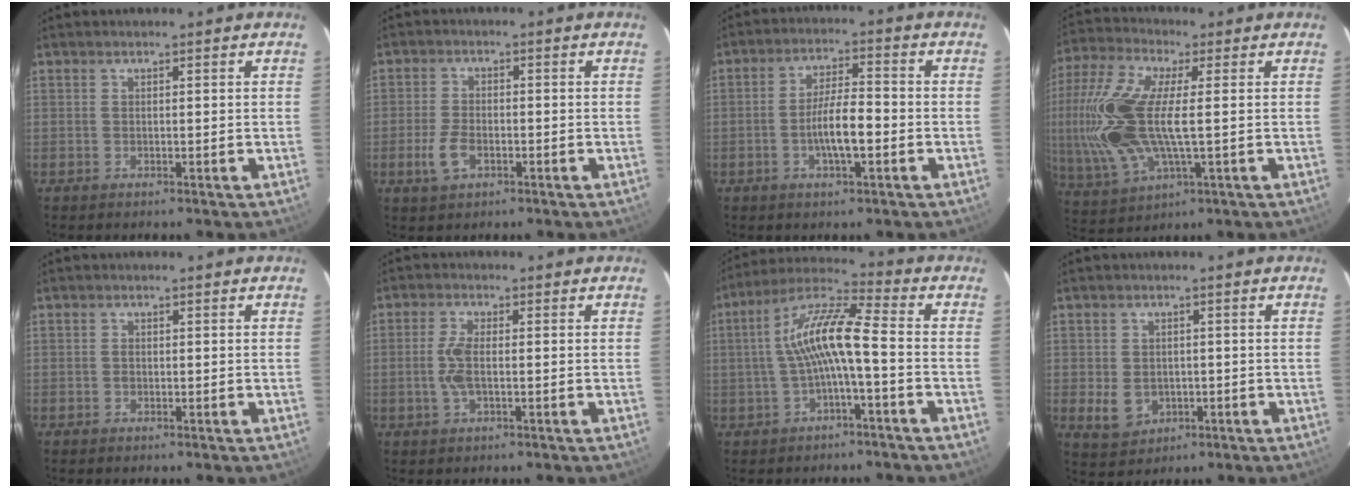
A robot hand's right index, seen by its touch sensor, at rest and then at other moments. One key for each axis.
{"total": 5.0, "fx": -2.0, "fy": 2.9, "fz": 3.5, "tx": -0.082, "ty": 0.000, "tz": -0.035}
{"total": 6.9, "fx": -2.1, "fy": 1.6, "fz": 6.3, "tx": -0.120, "ty": 0.001, "tz": -0.034}
{"total": 20.7, "fx": 0.0, "fy": 8.4, "fz": 18.9, "tx": -0.421, "ty": -0.001, "tz": 0.001}
{"total": 0.7, "fx": -0.1, "fy": 0.5, "fz": 0.4, "tx": -0.007, "ty": 0.002, "tz": -0.003}
{"total": 4.5, "fx": -0.7, "fy": 1.5, "fz": 4.2, "tx": -0.090, "ty": 0.000, "tz": -0.013}
{"total": 10.6, "fx": -1.4, "fy": 1.6, "fz": 10.4, "tx": -0.215, "ty": 0.023, "tz": -0.028}
{"total": 5.3, "fx": -0.9, "fy": 4.6, "fz": 2.5, "tx": -0.057, "ty": 0.001, "tz": 0.001}